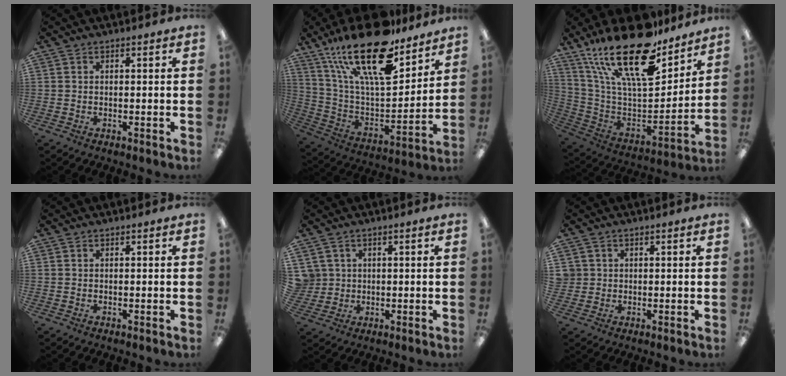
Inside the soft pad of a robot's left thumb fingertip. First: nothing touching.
{"total": 26.4, "force": [17.7, 9.3, 17.2], "torque": [-0.310, -0.107, 0.302]}
{"total": 27.6, "force": [18.6, 10.1, 17.7], "torque": [-0.330, -0.118, 0.319]}
{"total": 0.0}
{"total": 3.9, "force": [1.3, 3.7, -0.1], "torque": [-0.006, 0.002, 0.026]}
{"total": 2.2, "force": [0.6, 2.1, -0.1], "torque": [-0.005, 0.001, 0.010]}